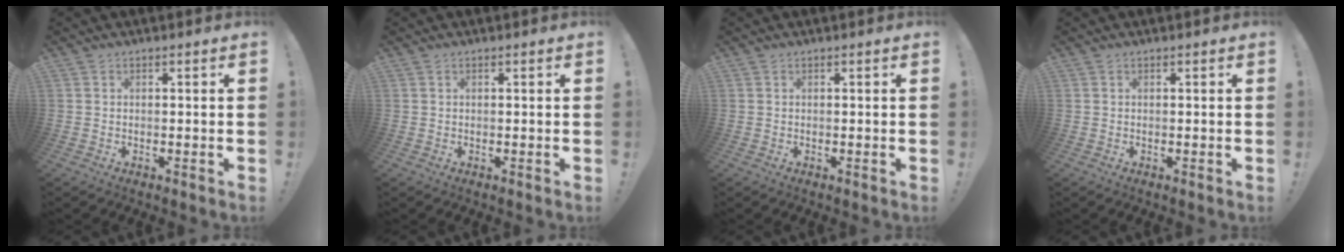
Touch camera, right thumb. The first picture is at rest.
{"total": 0.0}
{"total": 0.0}
{"total": 0.0}